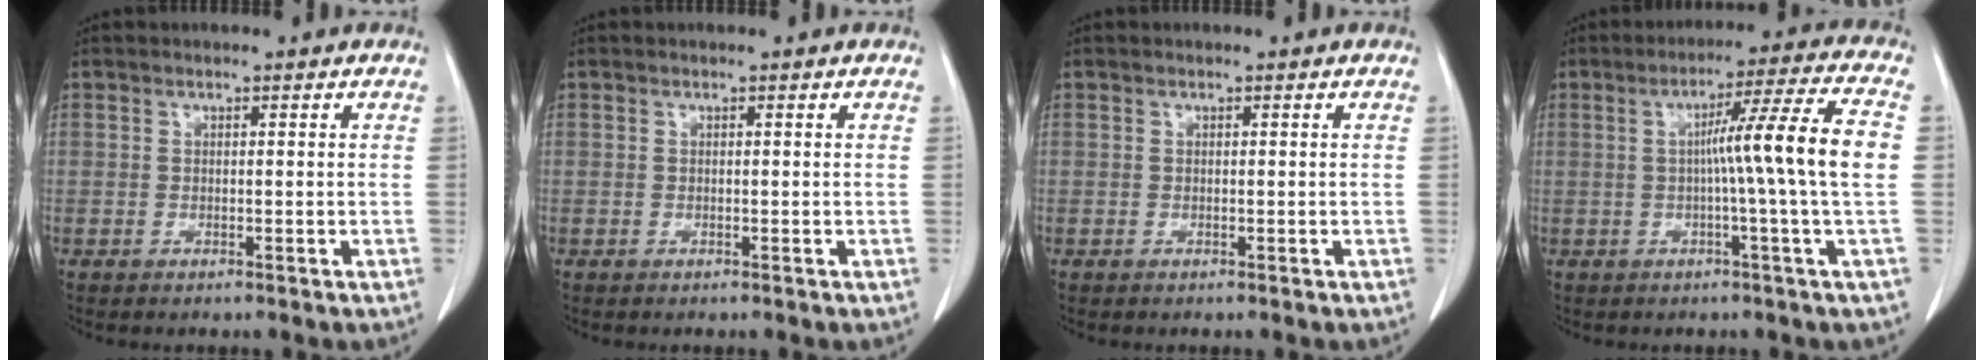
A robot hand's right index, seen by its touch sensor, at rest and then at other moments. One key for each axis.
{"total": 0.0}
{"total": 0.0}
{"total": 10.9, "fx": -0.2, "fy": -2.2, "fz": 10.6, "tx": -0.162, "ty": 0.010, "tz": 0.000}